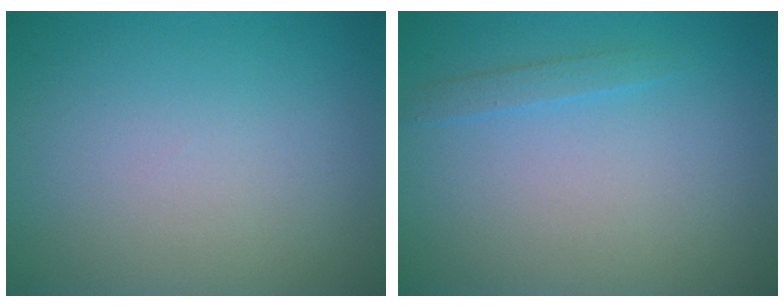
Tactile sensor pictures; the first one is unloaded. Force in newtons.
{"total": 1.0, "press": 1.0, "slide": 0.1}